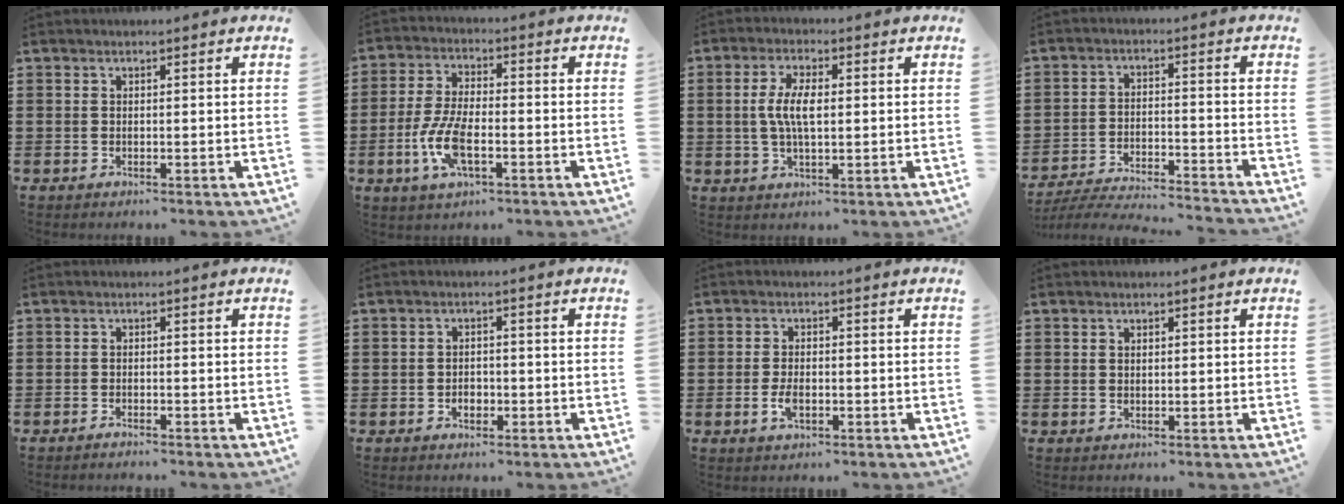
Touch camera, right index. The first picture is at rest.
{"total": 8.0, "force": [-2.5, 3.2, 6.9], "torque": [-0.163, -0.011, -0.051]}
{"total": 5.9, "force": [0.2, 2.2, 5.5], "torque": [-0.117, 0.002, -0.003]}
{"total": 5.3, "force": [-5.1, -0.1, 1.2], "torque": [-0.034, -0.009, -0.106]}
{"total": 0.9, "force": [-0.9, 0.0, 0.1], "torque": [-0.005, -0.001, -0.019]}
{"total": 1.9, "force": [-0.8, 1.3, 1.1], "torque": [-0.022, 0.002, -0.017]}
{"total": 3.0, "force": [-0.9, 1.5, 2.5], "torque": [-0.060, -0.003, -0.020]}
{"total": 0.5, "force": [0.3, 0.4, 0.3], "torque": [-0.007, 0.000, 0.006]}